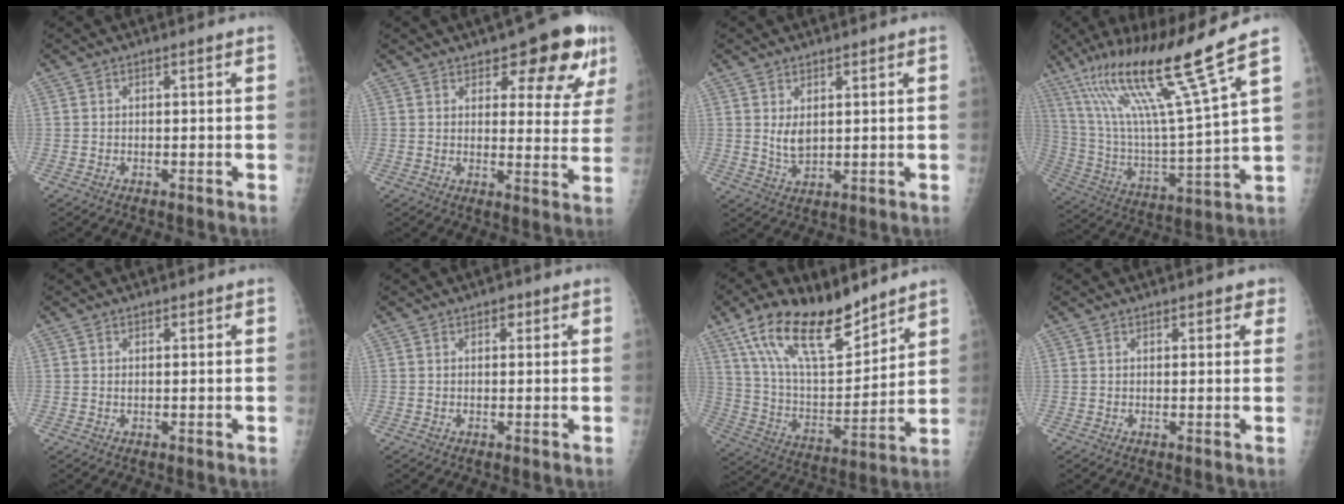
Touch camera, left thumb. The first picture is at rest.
{"total": 12.6, "force": [7.6, 5.2, 8.7], "torque": [-0.060, -0.038, 0.094]}
{"total": 3.9, "force": [1.5, 2.3, 2.8], "torque": [-0.044, -0.018, 0.035]}
{"total": 22.3, "force": [14.0, 0.1, 17.3], "torque": [-0.297, -0.058, 0.253]}
{"total": 0.7, "force": [0.5, 0.4, 0.3], "torque": [-0.002, -0.004, 0.007]}
{"total": 1.4, "force": [0.8, 0.9, 0.7], "torque": [0.000, -0.001, 0.007]}
{"total": 20.9, "force": [14.3, 8.0, 12.9], "torque": [-0.195, -0.063, 0.265]}
{"total": 2.3, "force": [1.7, 1.3, 0.9], "torque": [0.015, -0.005, 0.014]}